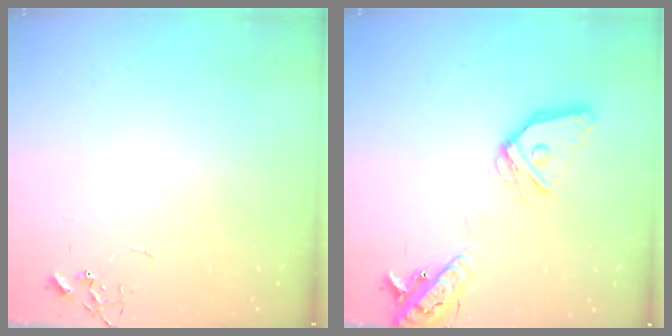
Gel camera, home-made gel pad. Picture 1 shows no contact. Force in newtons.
{"total": 18.2, "press": 18.0, "slide": 3.2}